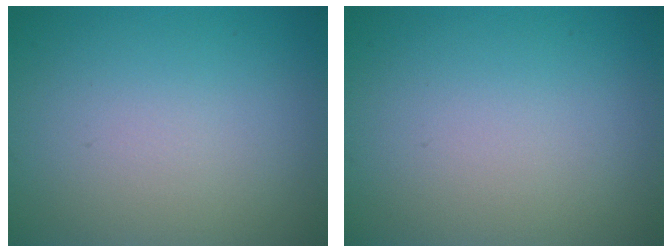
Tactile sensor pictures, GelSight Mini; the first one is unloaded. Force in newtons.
{"total": 0.0}